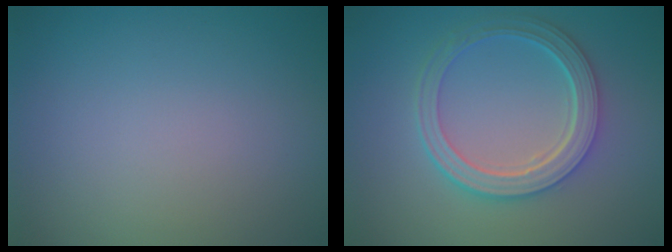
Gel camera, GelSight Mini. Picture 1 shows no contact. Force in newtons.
{"total": 5.1, "press": 4.0, "slide": 3.1}